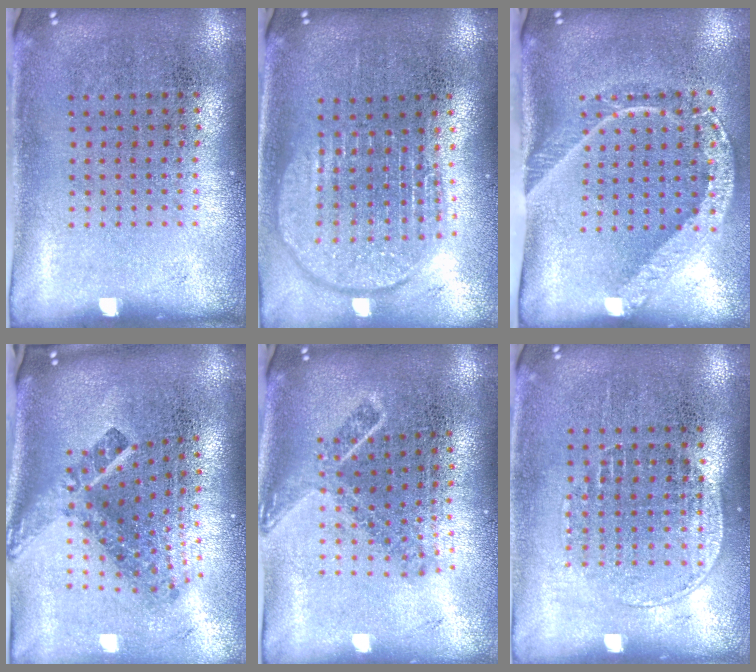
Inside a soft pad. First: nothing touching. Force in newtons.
{"total": 1.8, "press": 1.6, "slide": 1.0}
{"total": 2.0, "press": 1.4, "slide": 1.4}
{"total": 2.7, "press": 1.6, "slide": 2.1}
{"total": 1.8, "press": 1.4, "slide": 1.2}
{"total": 1.2, "press": 1.0, "slide": 0.5}